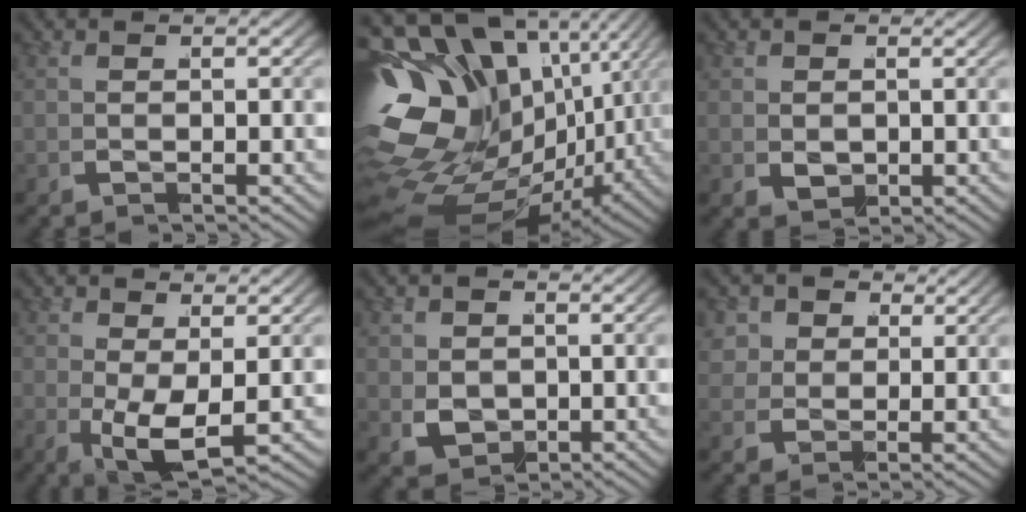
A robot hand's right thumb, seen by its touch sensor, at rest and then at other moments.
{"total": 22.5, "force": [-1.6, 16.8, 14.9], "torque": [-0.292, -0.058, -0.019]}
{"total": 2.2, "force": [0.0, 1.8, 1.2], "torque": [-0.023, -0.019, 0.006]}
{"total": 4.6, "force": [-0.5, 2.6, 3.7], "torque": [-0.069, -0.027, -0.003]}
{"total": 4.3, "force": [-0.5, 3.6, 2.3], "torque": [-0.064, -0.040, 0.004]}
{"total": 4.8, "force": [2.1, 3.9, 2.0], "torque": [-0.053, -0.010, 0.031]}